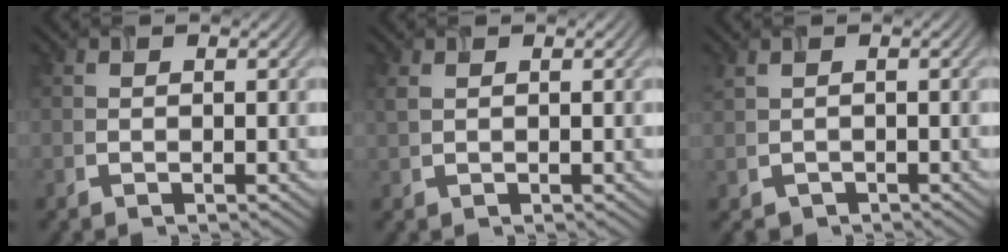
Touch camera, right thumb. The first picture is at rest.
{"total": 0.9, "force": [0.5, 0.4, 0.7], "torque": [-0.024, 0.001, 0.014]}
{"total": 1.3, "force": [0.2, 1.1, 0.6], "torque": [-0.027, -0.005, 0.005]}